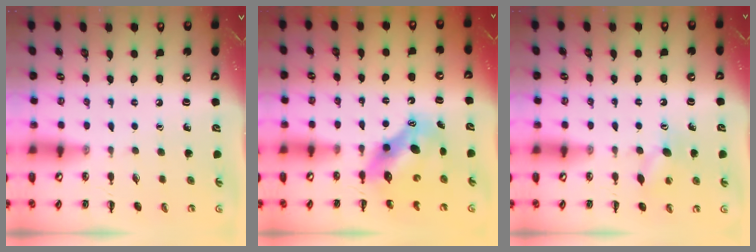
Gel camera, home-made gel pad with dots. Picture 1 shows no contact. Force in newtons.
{"total": 7.4, "press": 7.1, "slide": 2.0}
{"total": 7.4, "press": 7.3, "slide": 1.4}